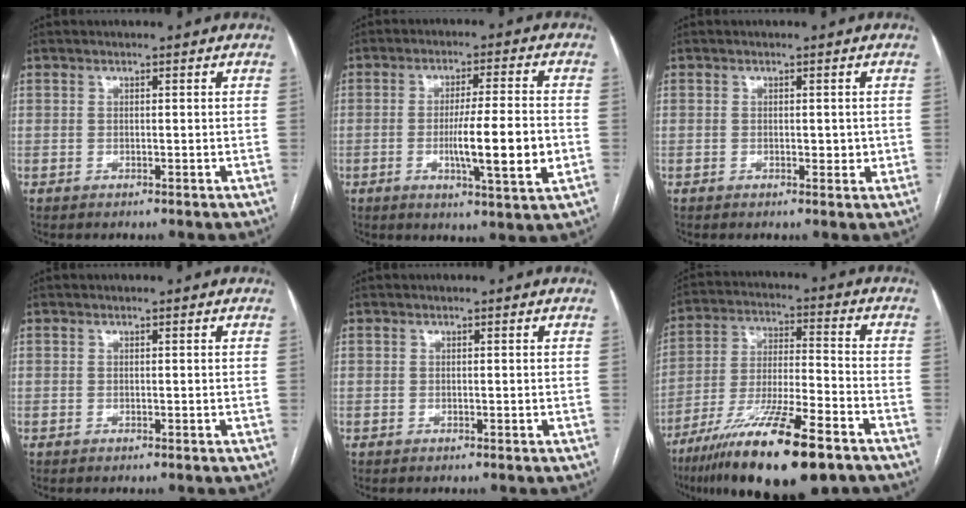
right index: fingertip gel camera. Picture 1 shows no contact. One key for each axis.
{"total": 10.8, "fx": -2.1, "fy": 0.2, "fz": 10.6, "tx": -0.166, "ty": -0.009, "tz": -0.035}
{"total": 1.8, "fx": 0.0, "fy": 1.1, "fz": 1.5, "tx": -0.012, "ty": 0.001, "tz": 0.003}
{"total": 0.0}
{"total": 0.0}
{"total": 20.1, "fx": -13.0, "fy": 2.9, "fz": 15.1, "tx": -0.257, "ty": -0.037, "tz": -0.227}